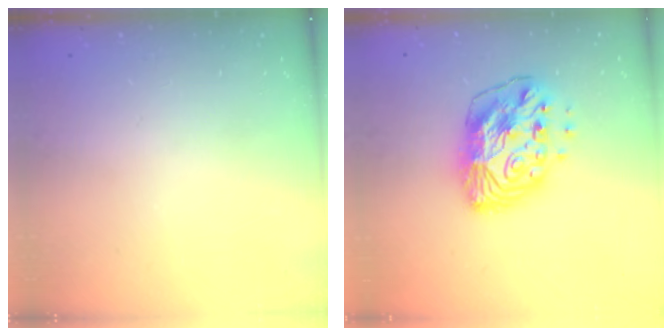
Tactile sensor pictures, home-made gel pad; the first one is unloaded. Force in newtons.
{"total": 13.1, "press": 13.0, "slide": 1.6}